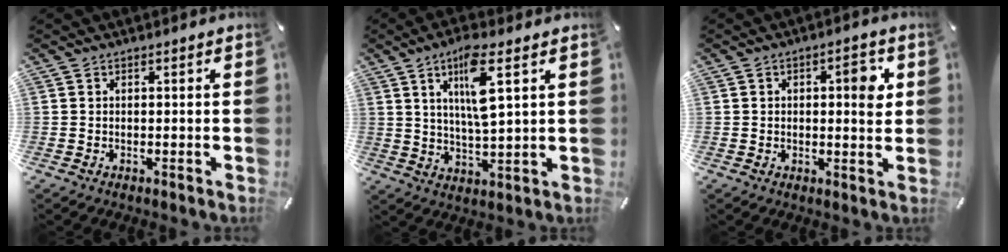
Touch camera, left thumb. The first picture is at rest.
{"total": 10.6, "force": [4.6, 2.4, 9.2], "torque": [-0.169, -0.007, 0.070]}
{"total": 5.9, "force": [1.3, 2.7, 5.0], "torque": [-0.059, -0.005, 0.011]}